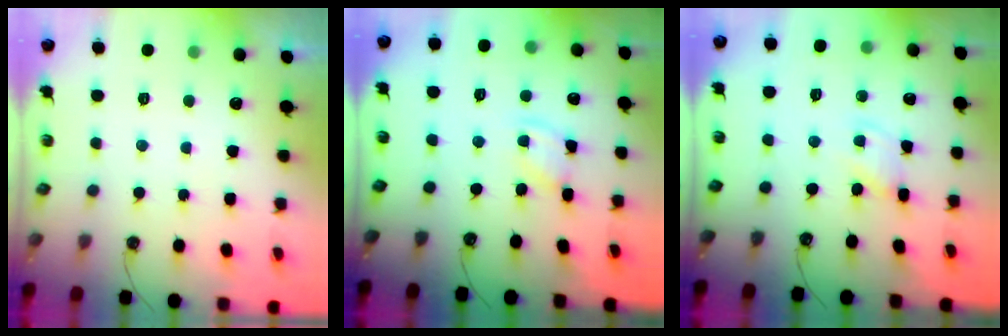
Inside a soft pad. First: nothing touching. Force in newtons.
{"total": 2.1, "press": 2.1, "slide": 0.3}
{"total": 1.1, "press": 1.1, "slide": 0.1}